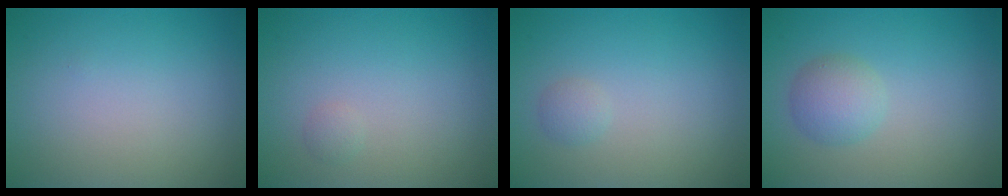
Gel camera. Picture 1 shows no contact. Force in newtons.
{"total": 0.6, "press": 0.6, "slide": 0.1}
{"total": 0.9, "press": 0.9, "slide": 0.0}
{"total": 2.6, "press": 2.6, "slide": 0.1}